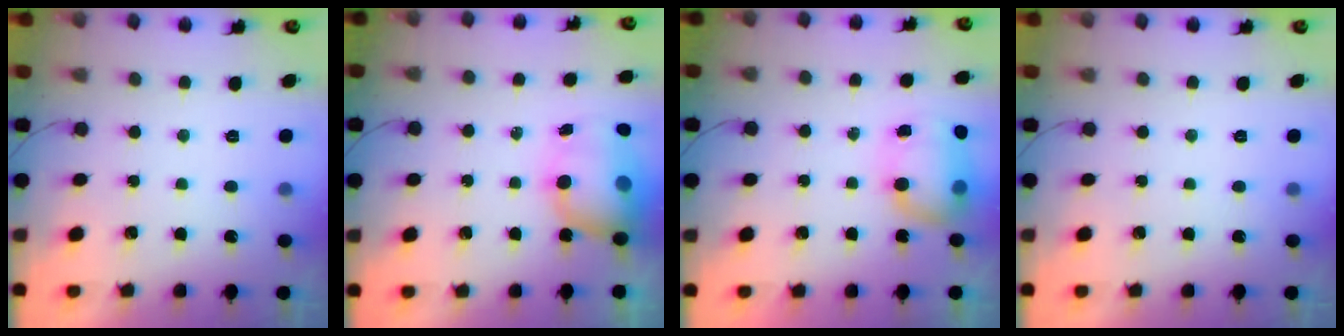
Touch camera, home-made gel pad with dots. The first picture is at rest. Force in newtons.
{"total": 10.6, "press": 10.5, "slide": 1.4}
{"total": 11.9, "press": 9.7, "slide": 6.8}
{"total": 0.0}